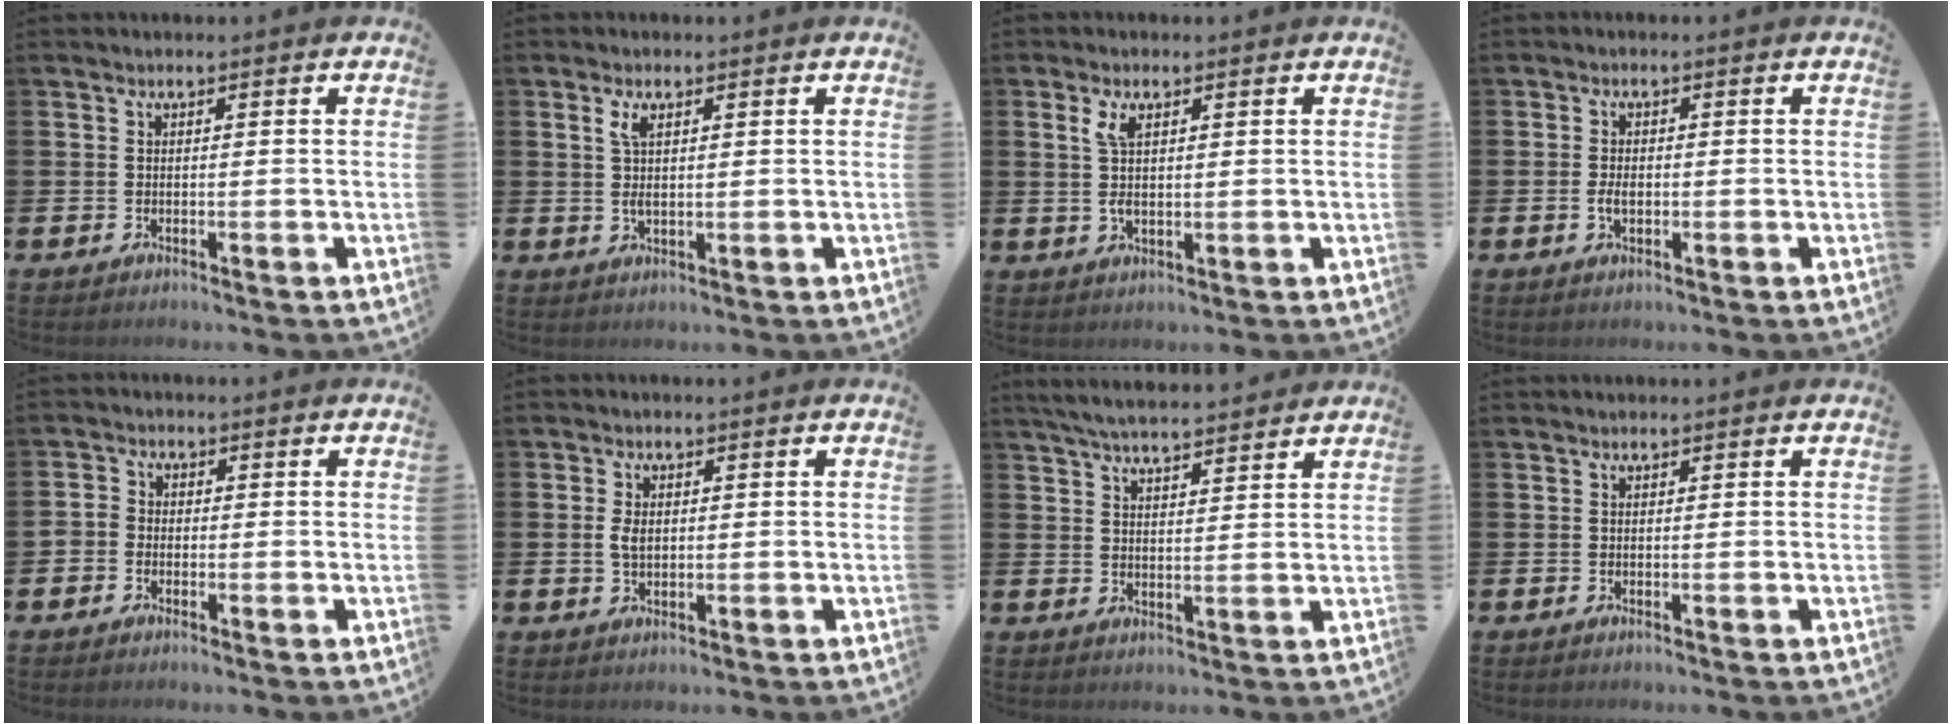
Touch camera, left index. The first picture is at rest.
{"total": 3.1, "force": [1.4, 1.2, 2.5], "torque": [-0.049, 0.003, 0.022]}
{"total": 3.3, "force": [1.6, 1.5, 2.5], "torque": [-0.044, 0.001, 0.024]}
{"total": 2.0, "force": [-0.3, 1.2, 1.6], "torque": [-0.027, 0.000, -0.007]}
{"total": 1.9, "force": [-0.9, 1.6, 0.6], "torque": [-0.005, 0.004, -0.023]}
{"total": 2.5, "force": [0.6, 1.5, 2.0], "torque": [-0.028, 0.001, 0.007]}
{"total": 5.0, "force": [4.9, 0.3, 1.0], "torque": [-0.039, -0.020, 0.090]}
{"total": 0.0}